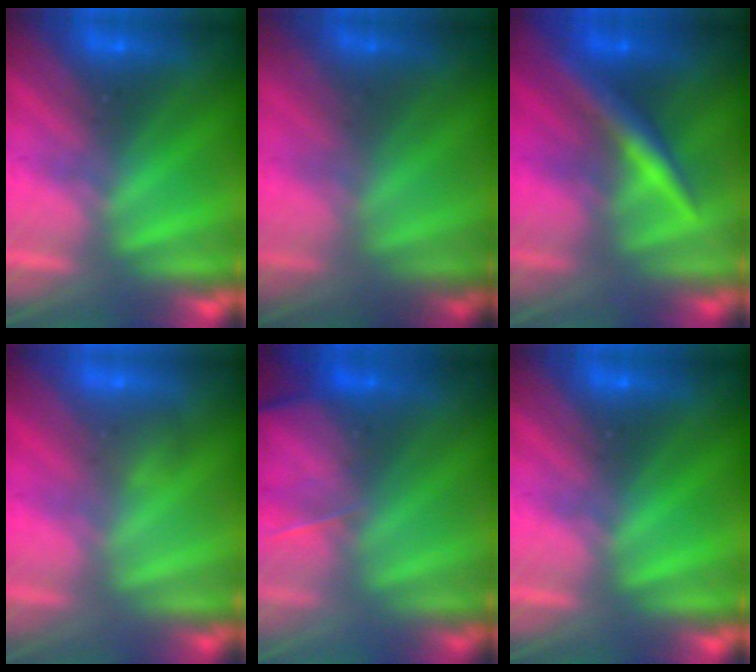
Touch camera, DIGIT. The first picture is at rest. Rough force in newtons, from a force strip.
{"total": 1.8}
{"total": 2.4}
{"total": 2.6}
{"total": 2.1}
{"total": 0.0}